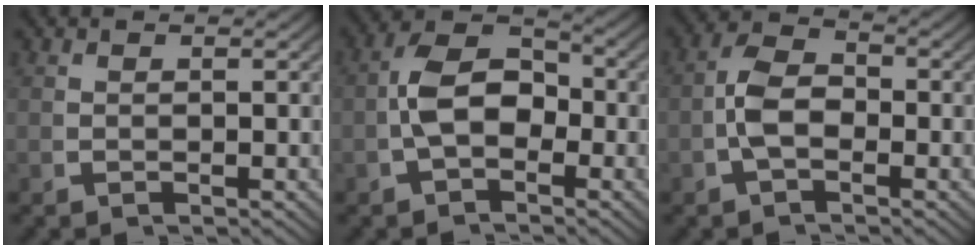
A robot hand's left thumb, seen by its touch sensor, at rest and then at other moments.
{"total": 7.3, "force": [-0.7, 5.1, 5.2], "torque": [-0.093, -0.016, -0.008]}
{"total": 4.9, "force": [-0.5, 3.2, 3.7], "torque": [-0.071, -0.009, -0.009]}